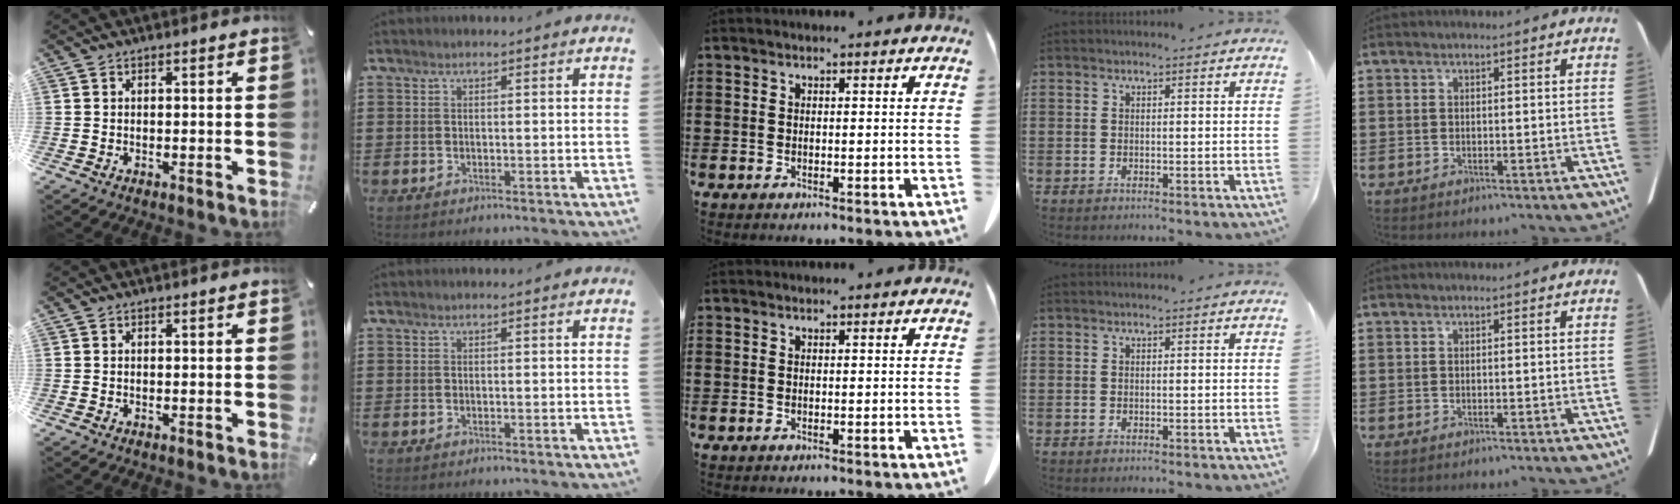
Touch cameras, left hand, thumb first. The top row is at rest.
{}